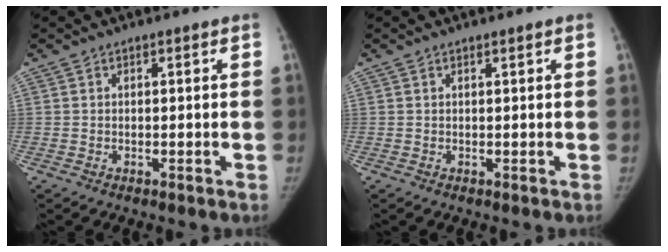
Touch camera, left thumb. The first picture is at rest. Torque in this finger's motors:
{"motor_torque": [-0.29, -0.14, -0.10, 0.00, -0.07]}